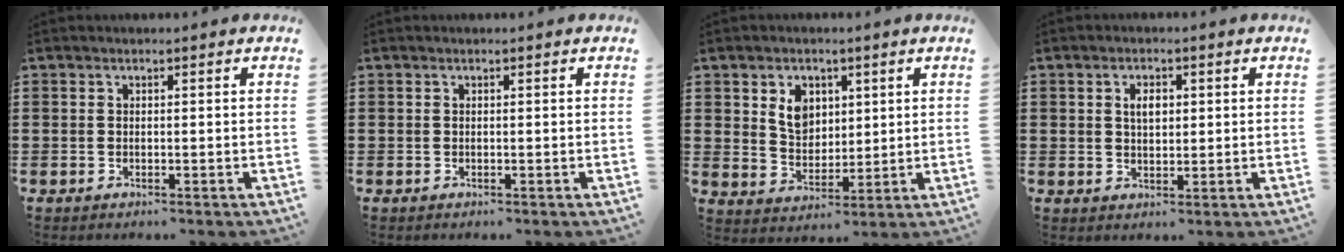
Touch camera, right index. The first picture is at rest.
{"total": 0.0}
{"total": 5.7, "force": [2.3, 4.4, 2.8], "torque": [-0.065, 0.012, 0.040]}
{"total": 2.8, "force": [0.8, 1.6, 2.2], "torque": [-0.039, 0.006, 0.010]}